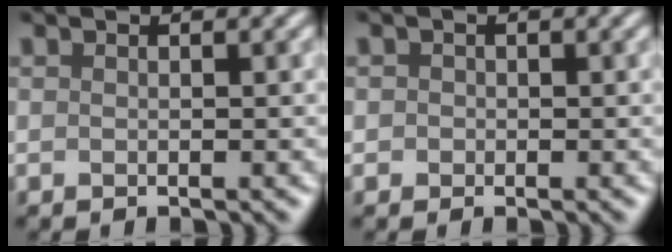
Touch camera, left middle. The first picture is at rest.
{"total": 1.6, "force": [0.6, 1.4, 0.5], "torque": [0.015, 0.013, -0.015]}